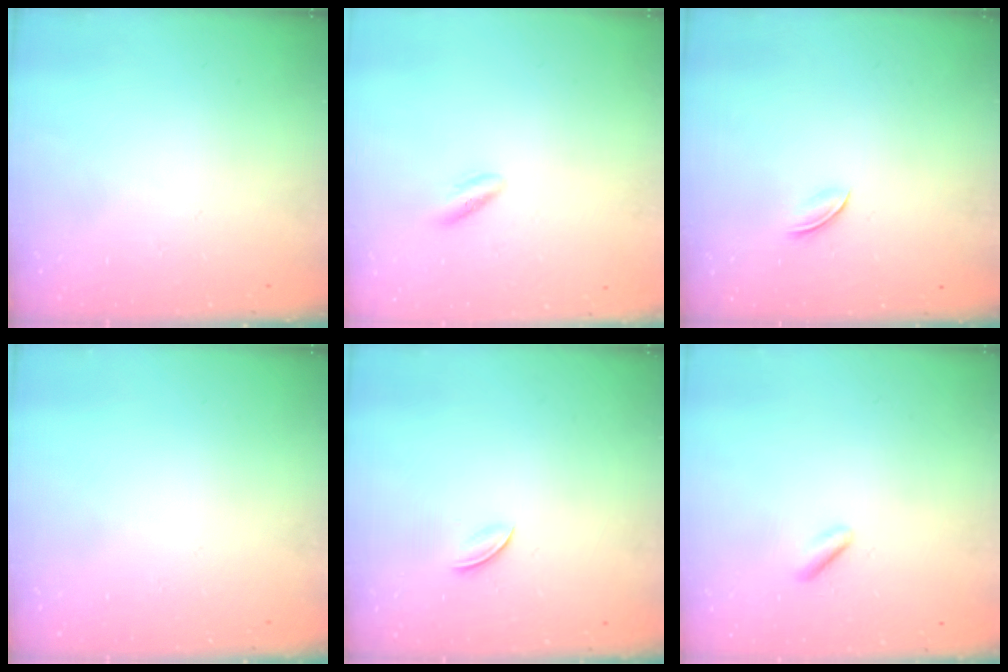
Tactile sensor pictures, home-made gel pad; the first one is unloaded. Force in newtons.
{"total": 1.9, "press": 1.6, "slide": 1.0}
{"total": 2.3, "press": 2.2, "slide": 0.7}
{"total": 0.0}
{"total": 2.8, "press": 2.7, "slide": 0.8}
{"total": 0.7, "press": 0.3, "slide": 0.6}